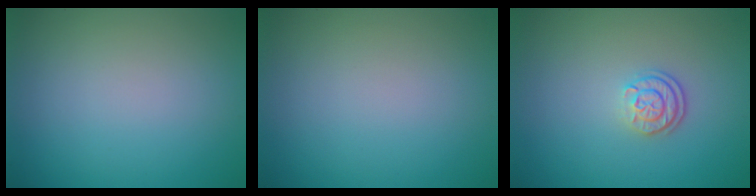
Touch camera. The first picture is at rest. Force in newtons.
{"total": 0.0}
{"total": 2.4, "press": 1.9, "slide": 1.5}